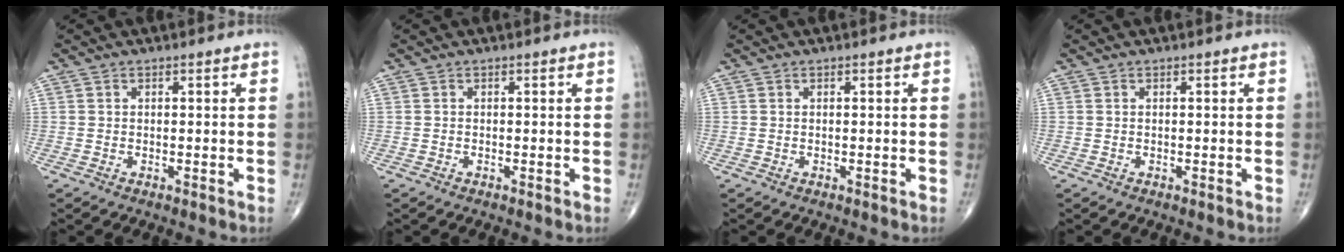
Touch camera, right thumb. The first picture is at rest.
{"total": 0.0}
{"total": 0.0}
{"total": 0.0}